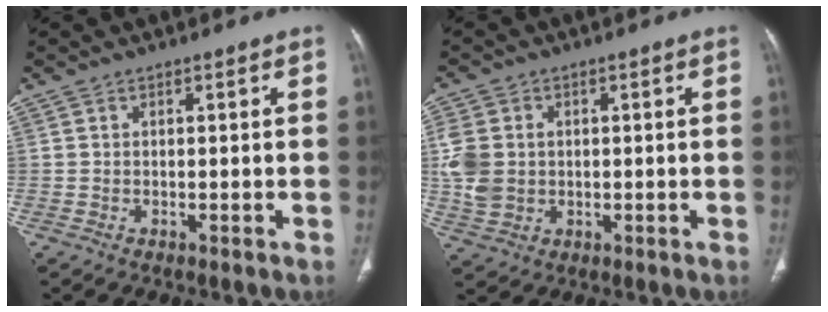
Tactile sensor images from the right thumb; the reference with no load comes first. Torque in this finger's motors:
{"motor_torque": [1.41, 1.38, 1.09, -0.11, 0.41]}